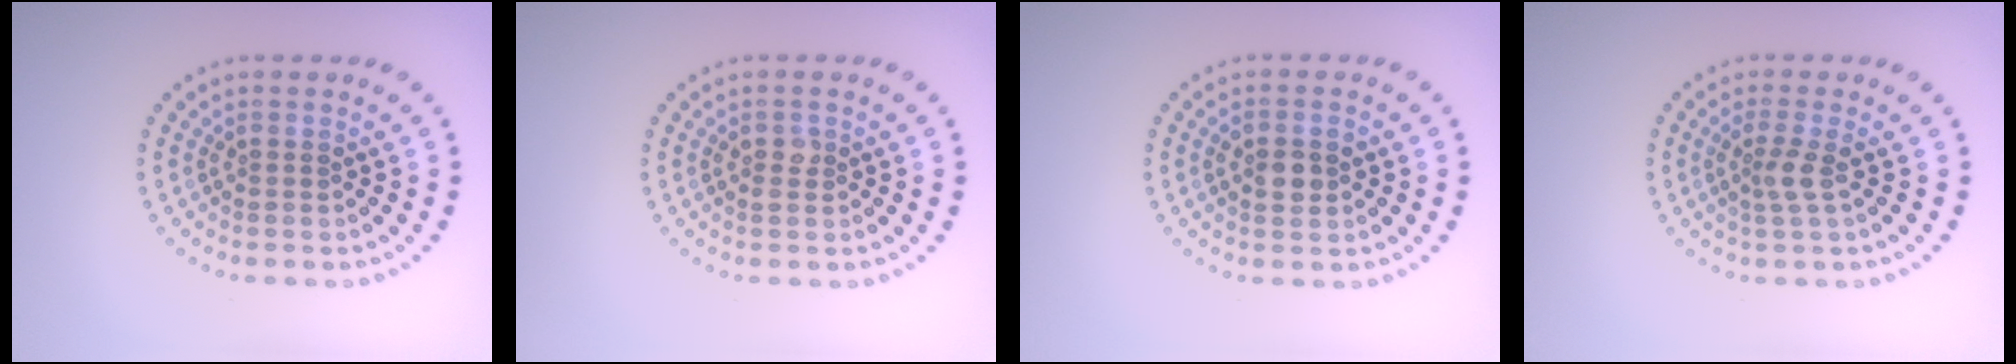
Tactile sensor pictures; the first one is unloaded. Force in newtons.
{"total": 1.2, "press": 1.2, "slide": 0.1}
{"total": 2.6, "press": 2.6, "slide": 0.2}
{"total": 2.0, "press": 1.5, "slide": 1.3}